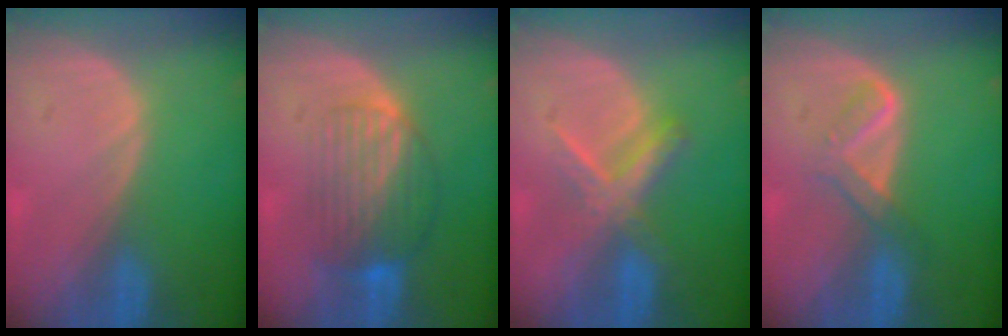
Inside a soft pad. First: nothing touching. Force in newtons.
{"total": 7.6, "press": 6.9, "slide": 3.2}
{"total": 5.5, "press": 5.4, "slide": 0.5}
{"total": 3.6, "press": 3.6, "slide": 0.3}